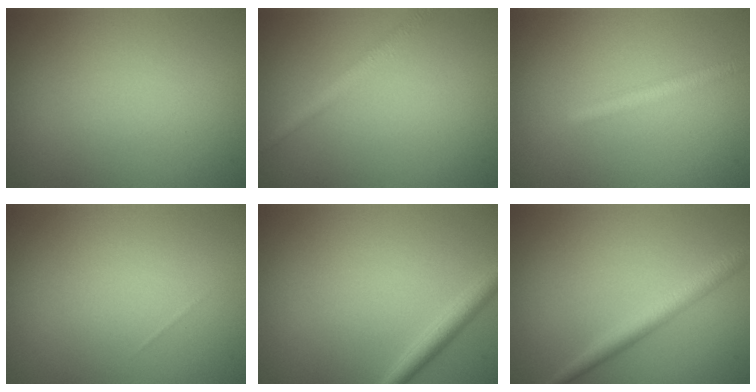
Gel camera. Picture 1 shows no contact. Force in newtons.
{"total": 1.8, "press": 1.8, "slide": 0.0}
{"total": 2.0, "press": 2.0, "slide": 0.1}
{"total": 0.0}
{"total": 2.0, "press": 2.0, "slide": 0.1}
{"total": 2.9, "press": 2.9, "slide": 0.1}